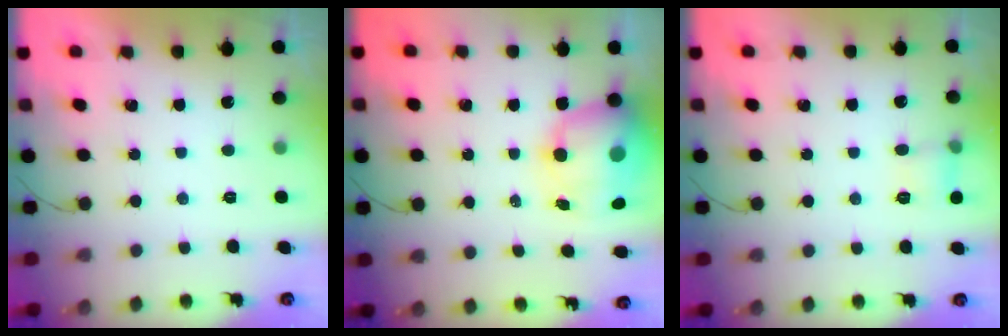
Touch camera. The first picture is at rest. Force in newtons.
{"total": 13.5, "press": 13.0, "slide": 3.5}
{"total": 6.1, "press": 5.9, "slide": 1.3}